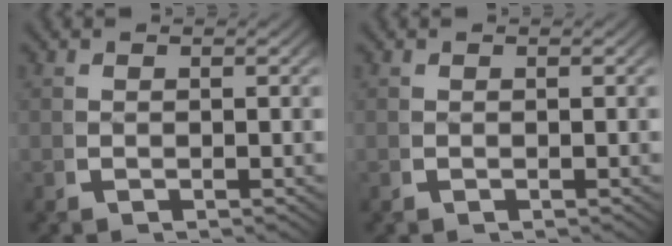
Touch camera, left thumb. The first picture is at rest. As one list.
[{"total": 0.0}]